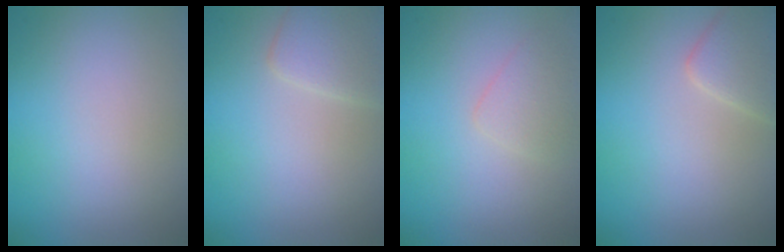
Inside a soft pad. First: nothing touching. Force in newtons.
{"total": 2.6, "press": 2.6, "slide": 0.1}
{"total": 1.6, "press": 1.6, "slide": 0.1}
{"total": 2.9, "press": 2.9, "slide": 0.1}